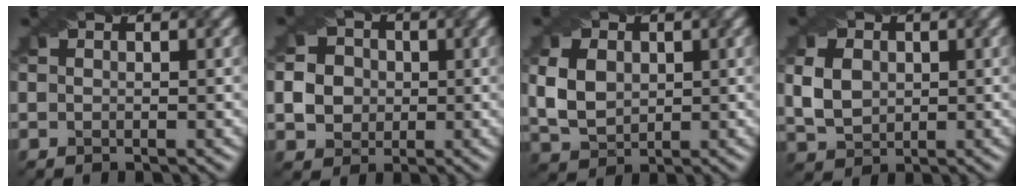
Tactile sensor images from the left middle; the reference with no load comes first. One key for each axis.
{"total": 5.6, "fx": 0.2, "fy": 5.2, "fz": 2.1, "tx": -0.045, "ty": 0.028, "tz": 0.002}
{"total": 4.4, "fx": 0.6, "fy": 3.4, "fz": 2.7, "tx": -0.071, "ty": 0.002, "tz": 0.016}
{"total": 3.6, "fx": 0.4, "fy": 2.9, "fz": 2.1, "tx": -0.059, "ty": 0.003, "tz": 0.012}